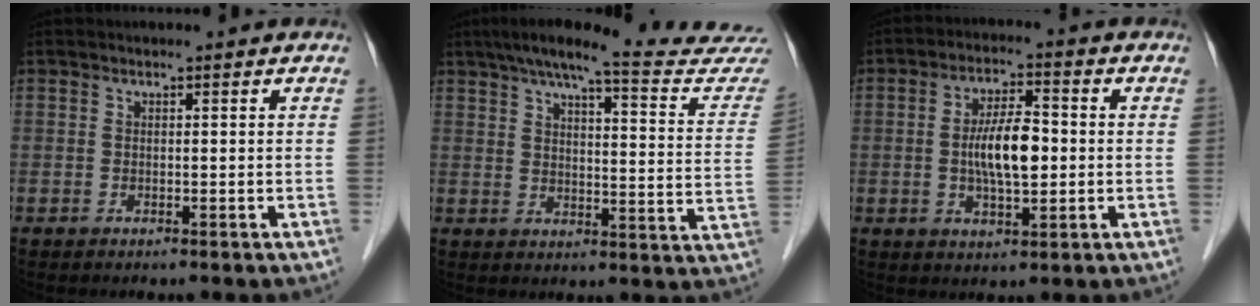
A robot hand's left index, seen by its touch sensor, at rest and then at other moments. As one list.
[{"total": 23.7, "force": [21.5, 1.2, 10.0], "torque": [-0.139, -0.055, 0.258]}, {"total": 7.8, "force": [-0.4, 2.3, 7.4], "torque": [-0.142, 0.002, -0.010]}]